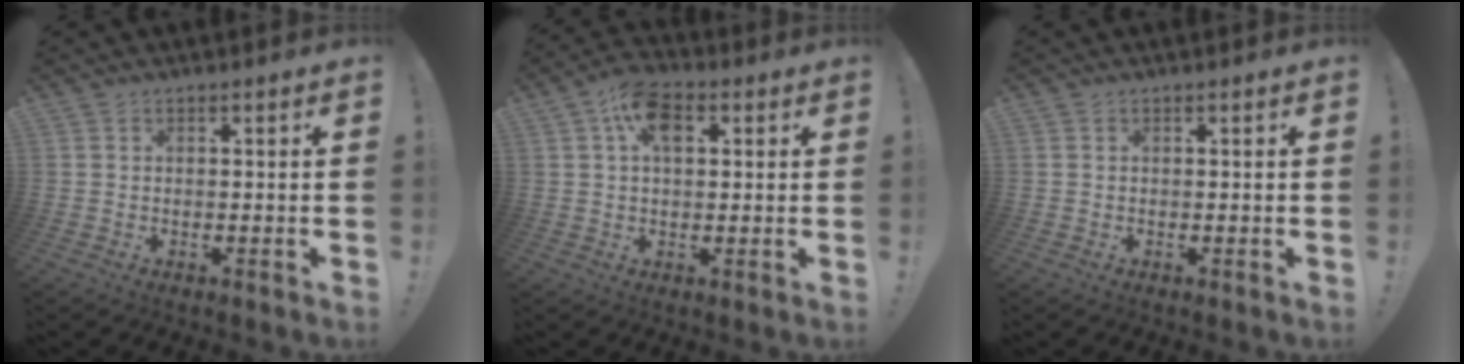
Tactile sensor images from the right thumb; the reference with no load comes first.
{"total": 9.5, "force": [3.2, 5.7, 6.9], "torque": [-0.112, 0.007, 0.059]}
{"total": 0.0}